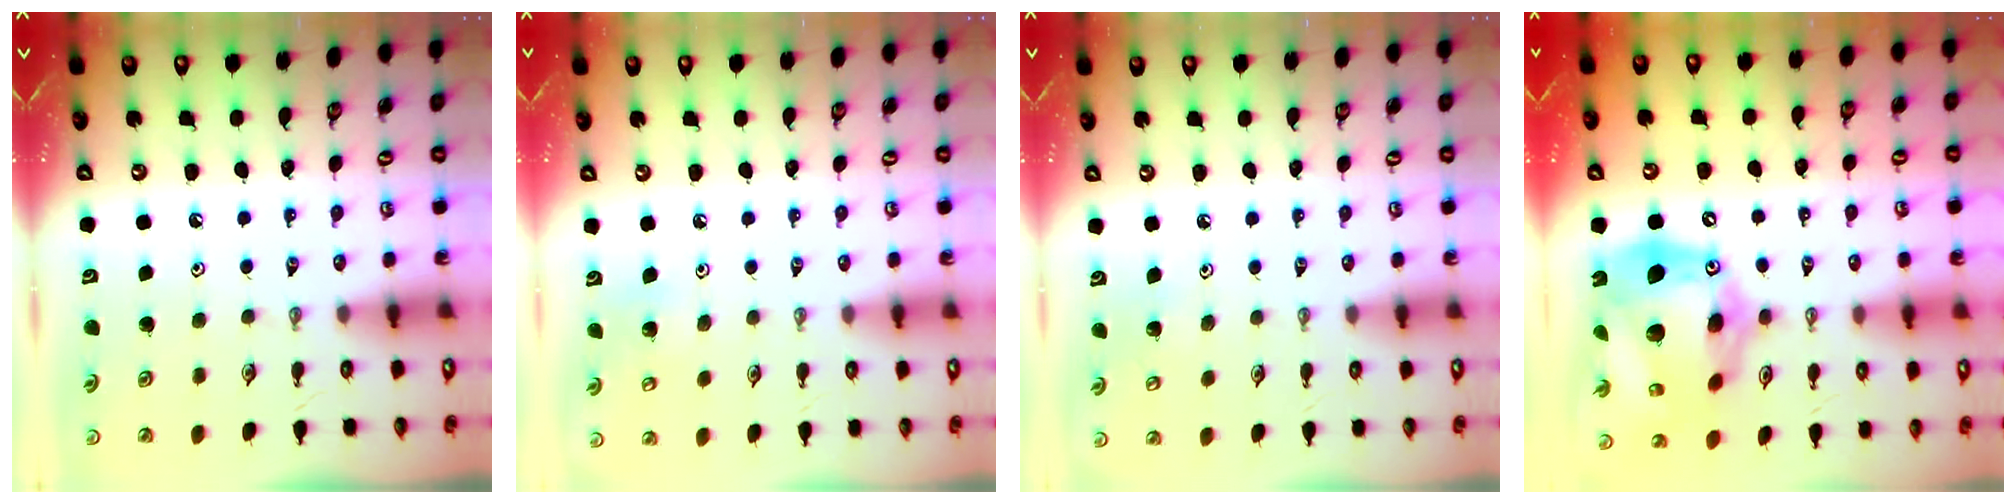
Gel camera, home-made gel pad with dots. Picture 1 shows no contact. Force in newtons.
{"total": 6.3, "press": 6.3, "slide": 0.5}
{"total": 3.8, "press": 3.8, "slide": 0.4}
{"total": 24.0, "press": 23.8, "slide": 2.6}